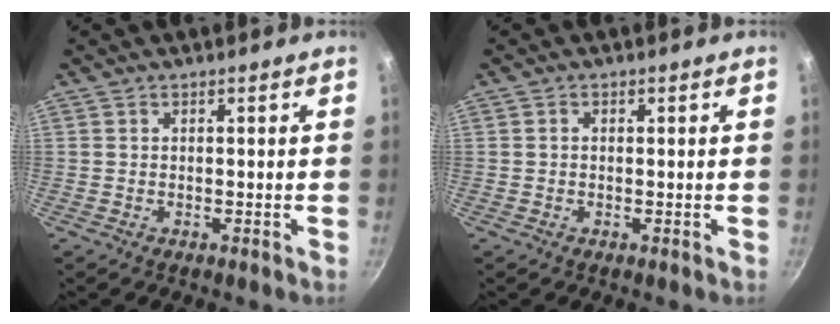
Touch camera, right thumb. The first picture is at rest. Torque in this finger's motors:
{"motor_torque": [-0.19, -0.49, -0.36, 0.04, -0.02]}